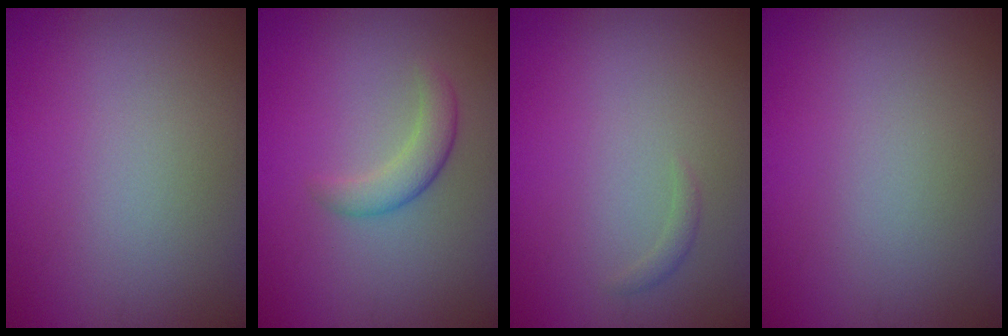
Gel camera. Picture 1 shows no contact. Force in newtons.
{"total": 2.3, "press": 2.3, "slide": 0.1}
{"total": 0.7, "press": 0.7, "slide": 0.0}
{"total": 0.0}